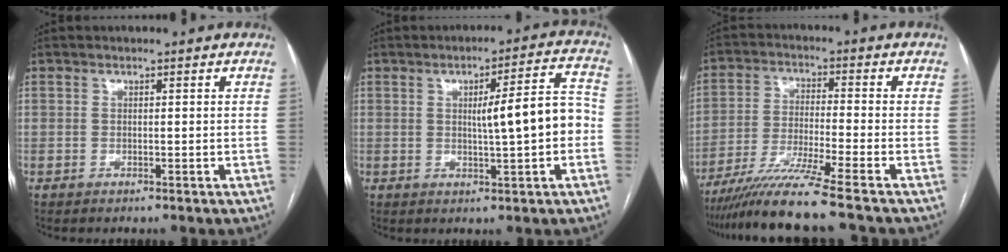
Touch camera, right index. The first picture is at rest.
{"total": 8.6, "force": [-0.5, 0.9, 8.5], "torque": [-0.116, 0.021, -0.006]}
{"total": 10.7, "force": [-8.7, -2.3, 5.9], "torque": [-0.102, -0.032, -0.155]}